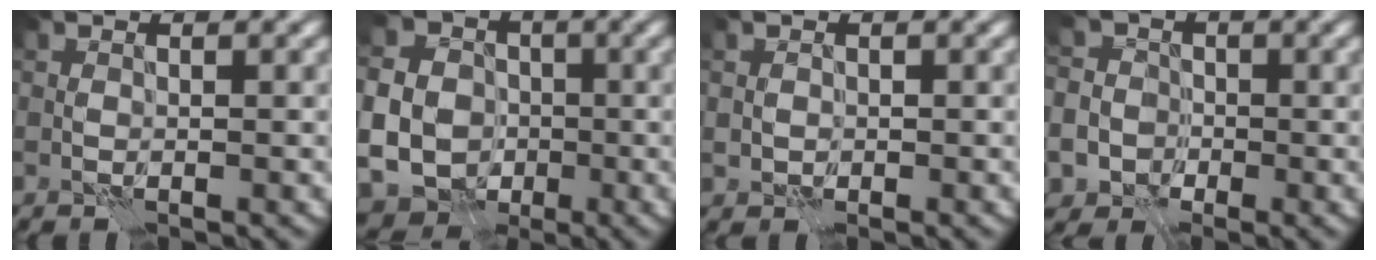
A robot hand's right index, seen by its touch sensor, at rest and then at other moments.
{"total": 12.0, "force": [-2.9, 10.6, 4.6], "torque": [-0.108, -0.025, -0.072]}
{"total": 1.1, "force": [0.0, 1.1, -0.1], "torque": [0.008, -0.002, -0.001]}
{"total": 10.3, "force": [-3.4, 9.4, 2.4], "torque": [-0.053, 0.002, -0.099]}